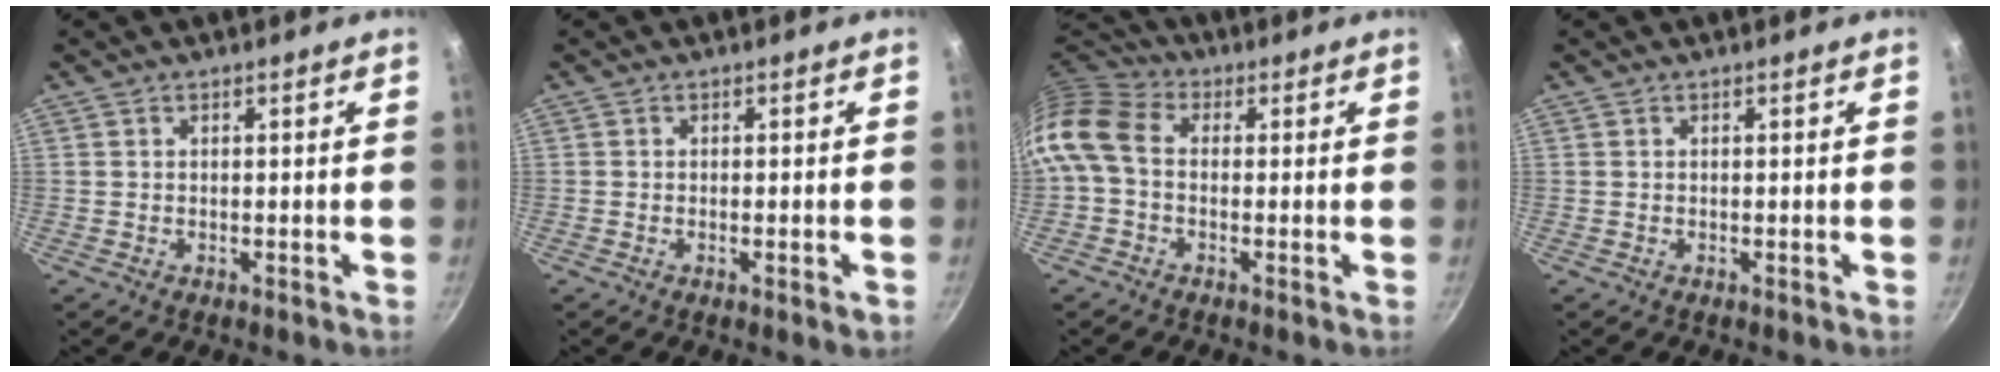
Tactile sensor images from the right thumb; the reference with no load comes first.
{"total": 1.7, "force": [-0.5, 0.3, 1.5], "torque": [-0.031, -0.001, -0.012]}
{"total": 10.2, "force": [-0.6, 7.3, 7.2], "torque": [-0.147, 0.031, -0.032]}
{"total": 0.0}